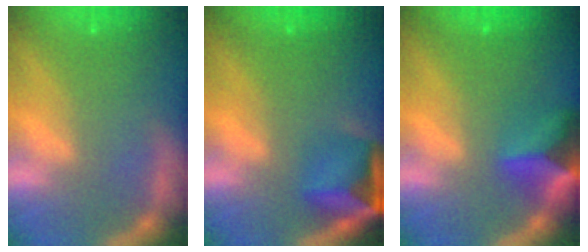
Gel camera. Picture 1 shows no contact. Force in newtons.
{"total": 6.4}
{"total": 5.9}